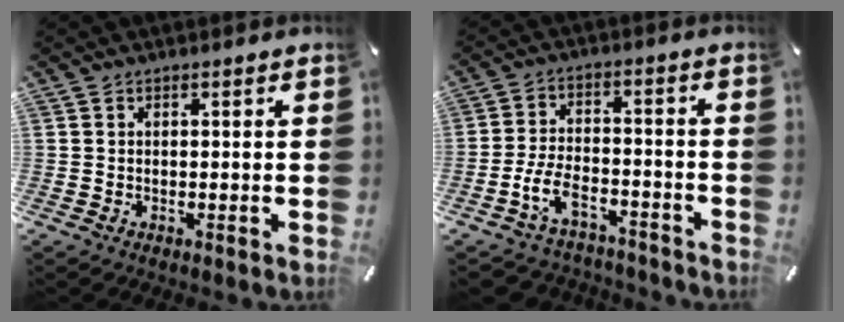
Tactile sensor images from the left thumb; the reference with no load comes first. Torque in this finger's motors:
{"motor_torque": [0.03, 2.05, 0.58, 0.72, 0.07]}